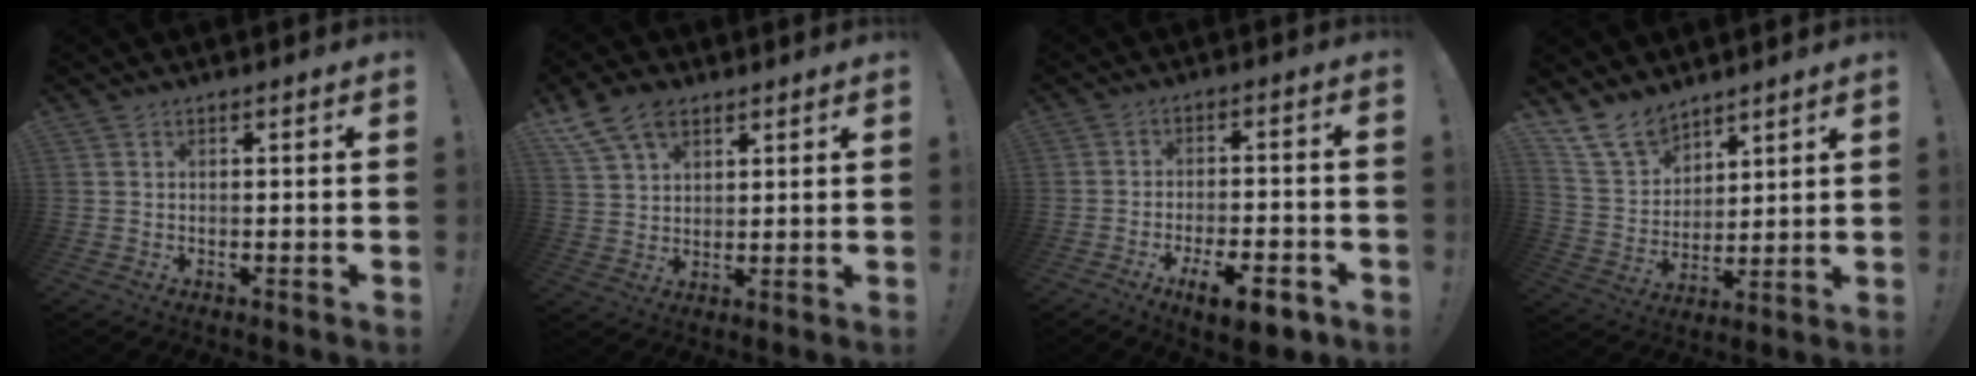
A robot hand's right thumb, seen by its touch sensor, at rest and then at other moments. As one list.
[{"total": 10.1, "force": [6.4, 6.3, 4.7], "torque": [-0.081, -0.028, 0.125]}, {"total": 10.8, "force": [-6.2, 3.5, 8.1], "torque": [-0.105, 0.036, -0.094]}, {"total": 12.4, "force": [10.0, 6.4, 3.6], "torque": [-0.079, -0.070, 0.194]}]